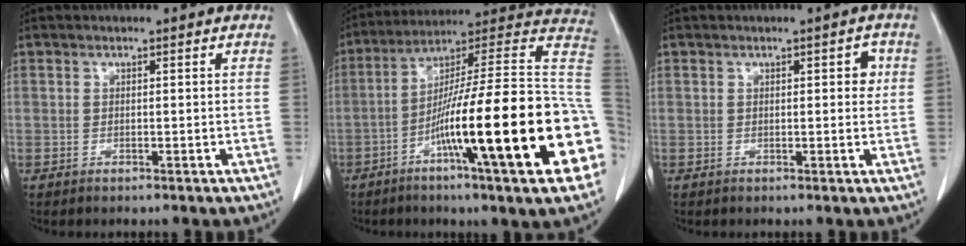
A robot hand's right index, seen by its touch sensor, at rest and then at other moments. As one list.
[{"total": 28.7, "force": [-7.3, 0.8, 27.8], "torque": [-0.324, -0.004, -0.133]}, {"total": 2.1, "force": [0.5, 1.1, 1.8], "torque": [-0.018, 0.011, 0.006]}]